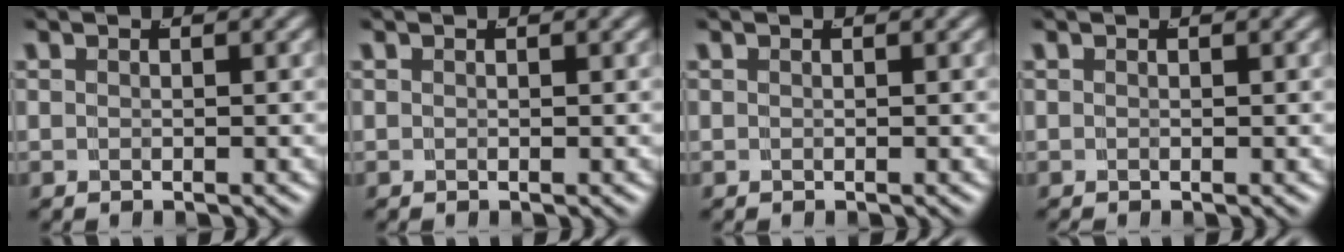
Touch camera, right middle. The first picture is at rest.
{"total": 0.0}
{"total": 0.0}
{"total": 0.0}